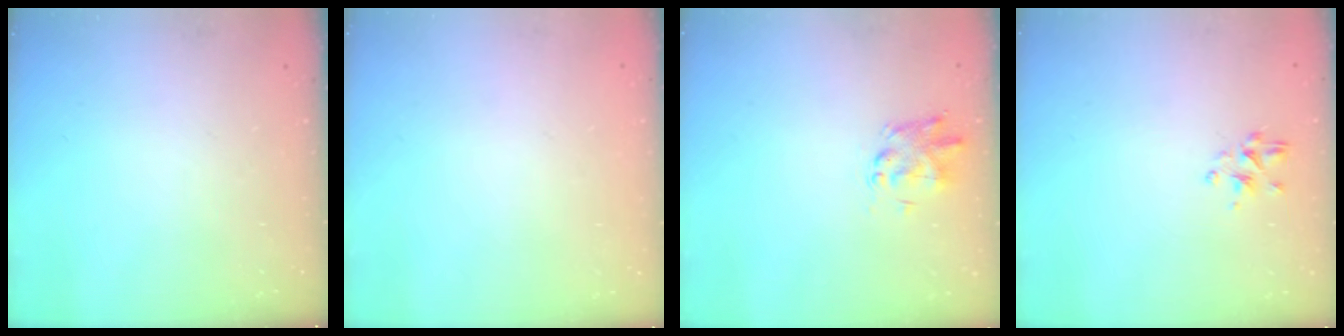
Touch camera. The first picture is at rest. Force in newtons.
{"total": 1.7, "press": 1.7, "slide": 0.2}
{"total": 2.2, "press": 2.2, "slide": 0.1}
{"total": 2.8, "press": 2.7, "slide": 0.8}